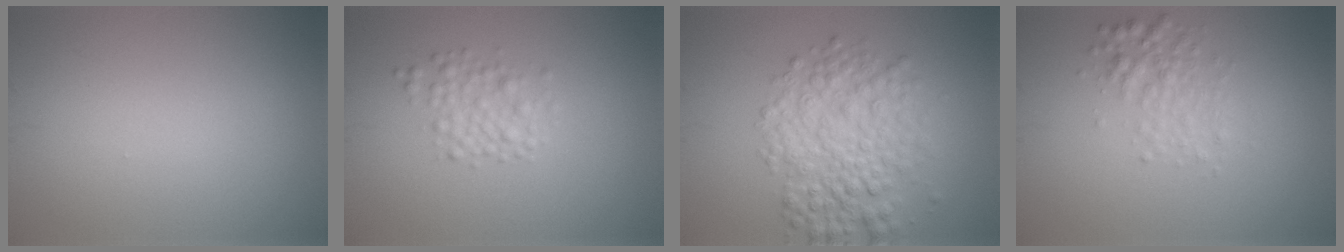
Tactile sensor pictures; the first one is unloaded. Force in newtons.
{"total": 2.2, "press": 2.2, "slide": 0.1}
{"total": 5.8, "press": 5.8, "slide": 0.1}
{"total": 2.5, "press": 2.5, "slide": 0.0}